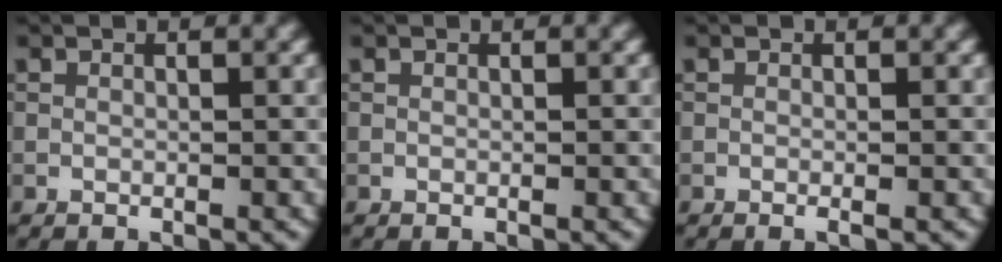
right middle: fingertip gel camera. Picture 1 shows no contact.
{"total": 0.0}
{"total": 0.7, "force": [-0.2, 0.1, 0.6], "torque": [-0.009, -0.006, -0.005]}